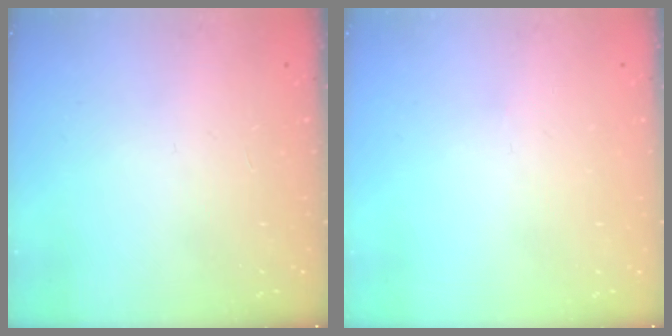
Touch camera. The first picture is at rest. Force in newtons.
{"total": 0.0}